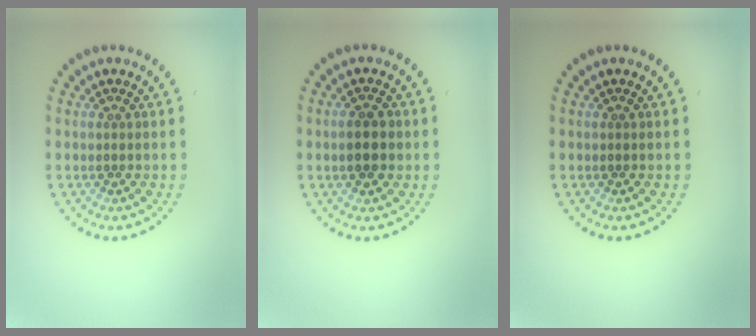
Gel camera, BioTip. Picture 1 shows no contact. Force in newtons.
{"total": 2.4, "press": 2.4, "slide": 0.2}
{"total": 0.0}